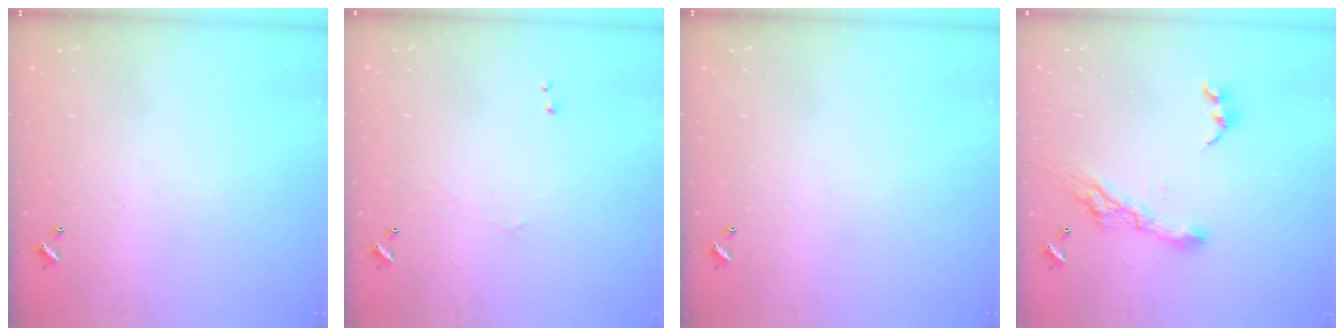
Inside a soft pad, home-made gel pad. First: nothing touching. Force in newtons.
{"total": 0.7, "press": 0.1, "slide": 0.7}
{"total": 0.0}
{"total": 9.2, "press": 9.1, "slide": 1.0}